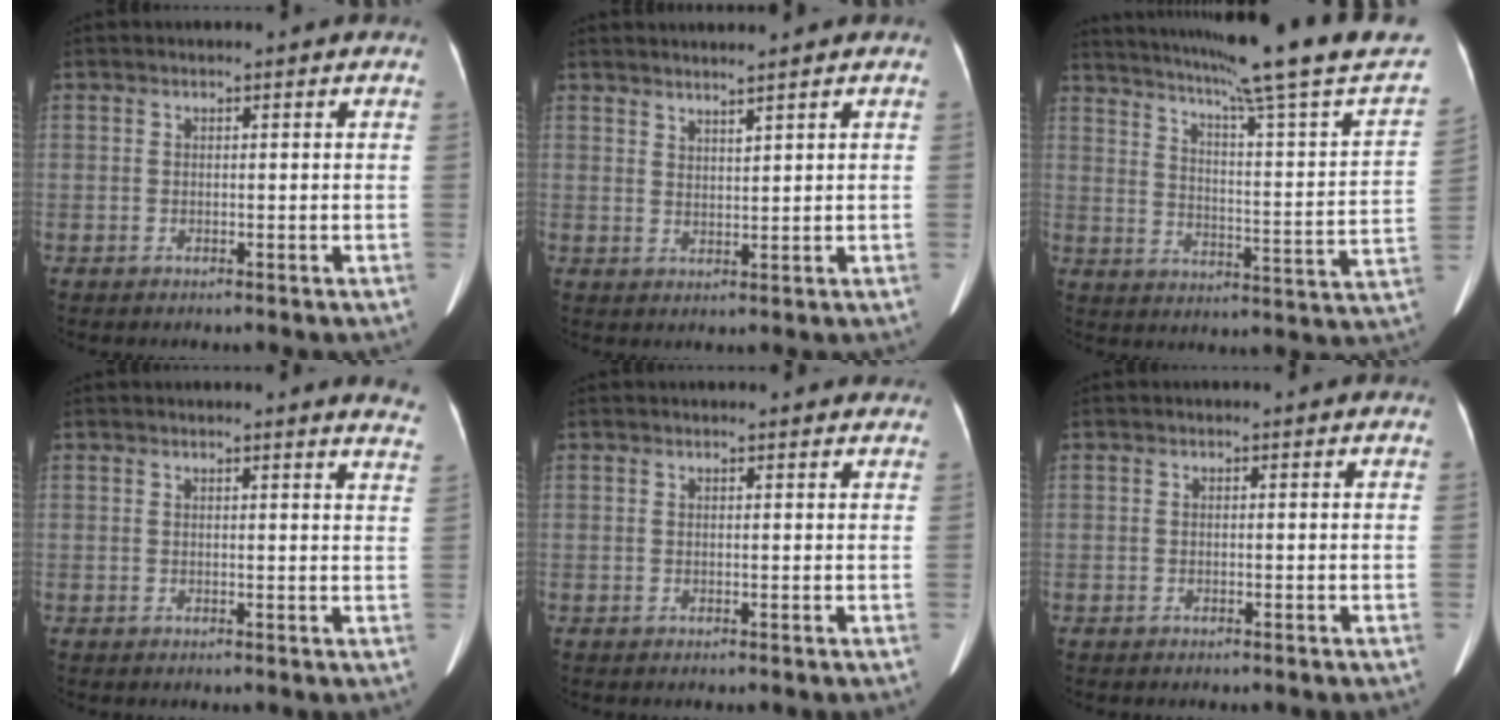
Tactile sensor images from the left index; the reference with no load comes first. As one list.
[{"total": 2.1, "force": [1.9, -0.4, 0.8], "torque": [-0.017, -0.007, 0.041]}, {"total": 25.7, "force": [21.3, -1.5, 14.4], "torque": [-0.234, -0.057, 0.280]}, {"total": 5.9, "force": [5.7, -0.2, 1.7], "torque": [-0.011, -0.031, 0.034]}, {"total": 4.2, "force": [4.0, 0.8, 1.2], "torque": [-0.013, 0.013, 0.037]}, {"total": 0.0}]